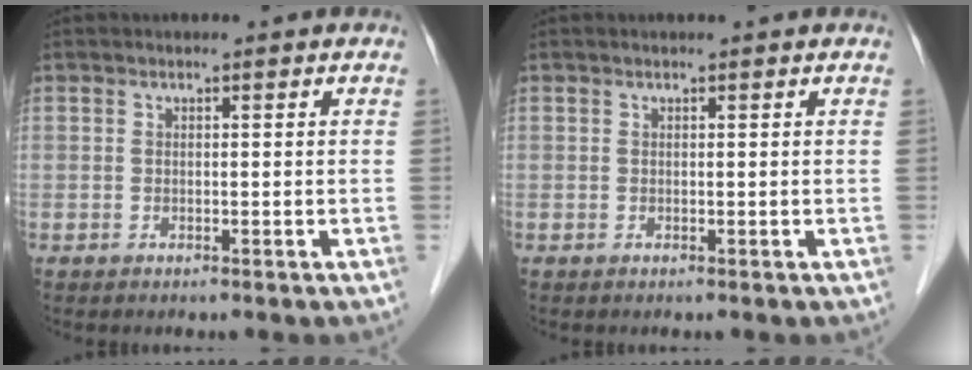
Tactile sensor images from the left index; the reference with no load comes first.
{"total": 0.8, "force": [0.7, 0.0, 0.3], "torque": [-0.005, 0.010, 0.010]}